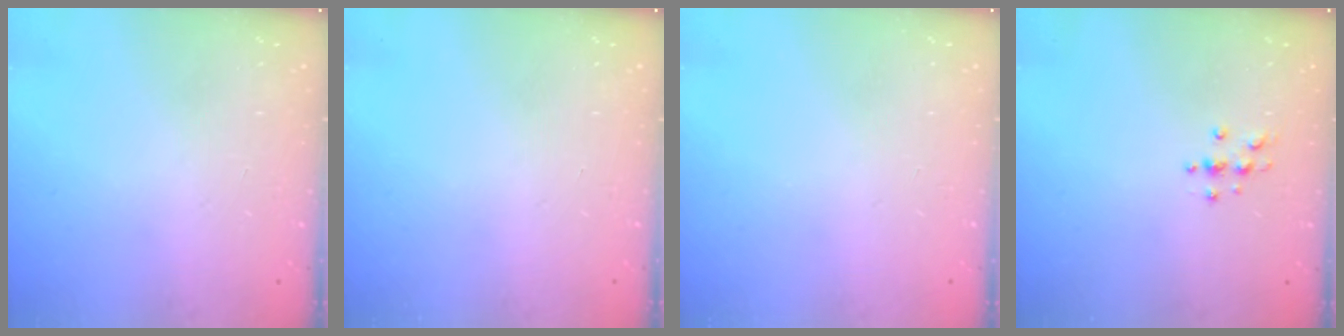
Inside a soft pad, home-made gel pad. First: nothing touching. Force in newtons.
{"total": 0.0}
{"total": 0.0}
{"total": 3.5, "press": 3.4, "slide": 0.5}